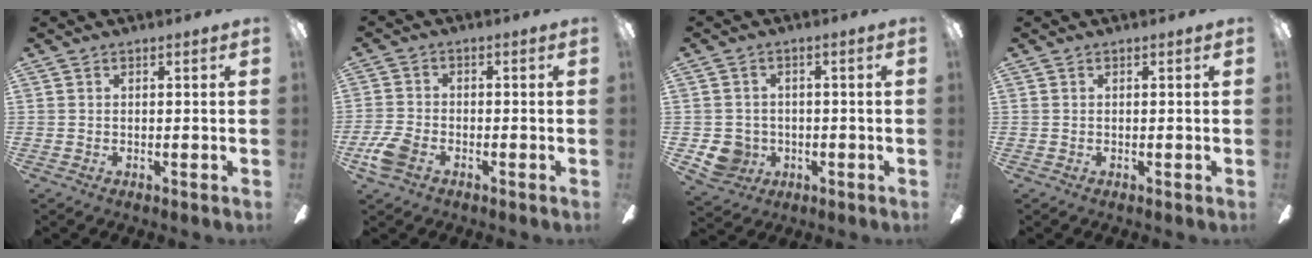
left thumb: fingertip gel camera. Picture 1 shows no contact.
{"total": 6.0, "force": [-3.1, 3.7, 3.6], "torque": [-0.090, 0.004, -0.060]}
{"total": 5.8, "force": [-1.3, 5.5, 1.0], "torque": [-0.046, 0.002, -0.024]}
{"total": 0.0}